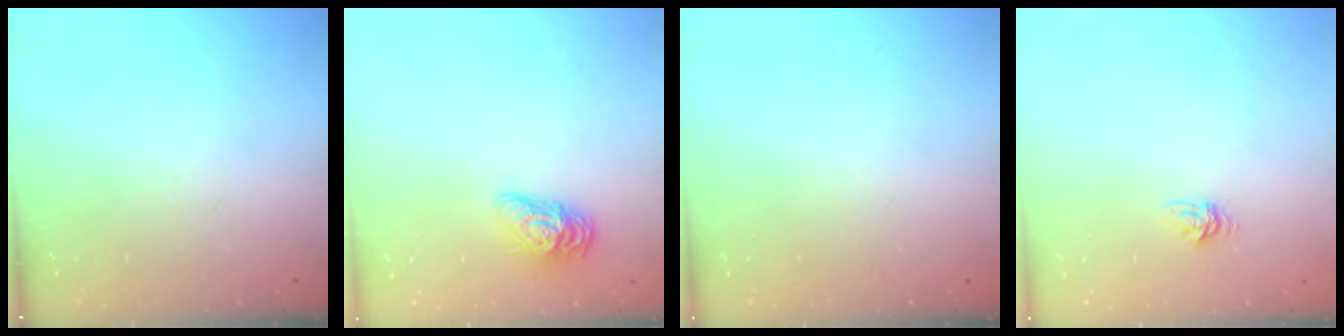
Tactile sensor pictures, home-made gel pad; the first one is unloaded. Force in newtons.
{"total": 9.9, "press": 9.9, "slide": 0.3}
{"total": 0.0}
{"total": 3.8, "press": 3.8, "slide": 0.5}